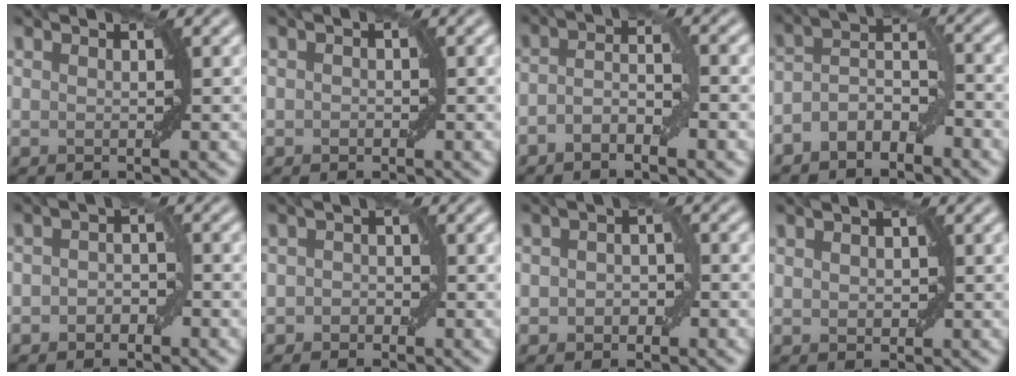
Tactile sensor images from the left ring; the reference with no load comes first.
{"total": 0.7, "force": [-0.2, 0.6, 0.3], "torque": [-0.003, 0.000, -0.004]}
{"total": 3.5, "force": [-1.5, 1.3, 2.9], "torque": [-0.056, 0.006, -0.031]}
{"total": 4.2, "force": [-2.6, 2.2, 2.4], "torque": [-0.040, 0.012, -0.053]}
{"total": 2.4, "force": [-0.8, 1.7, 1.5], "torque": [-0.020, 0.005, -0.018]}
{"total": 1.6, "force": [-0.5, 1.4, 0.6], "torque": [0.006, 0.003, -0.018]}
{"total": 2.6, "force": [-0.5, 1.9, 1.7], "torque": [-0.017, 0.001, -0.013]}
{"total": 1.3, "force": [0.1, 1.0, 0.9], "torque": [-0.014, 0.002, 0.002]}